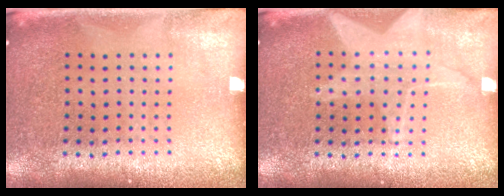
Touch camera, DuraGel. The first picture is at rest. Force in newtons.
{"total": 1.4, "press": 1.3, "slide": 0.4}